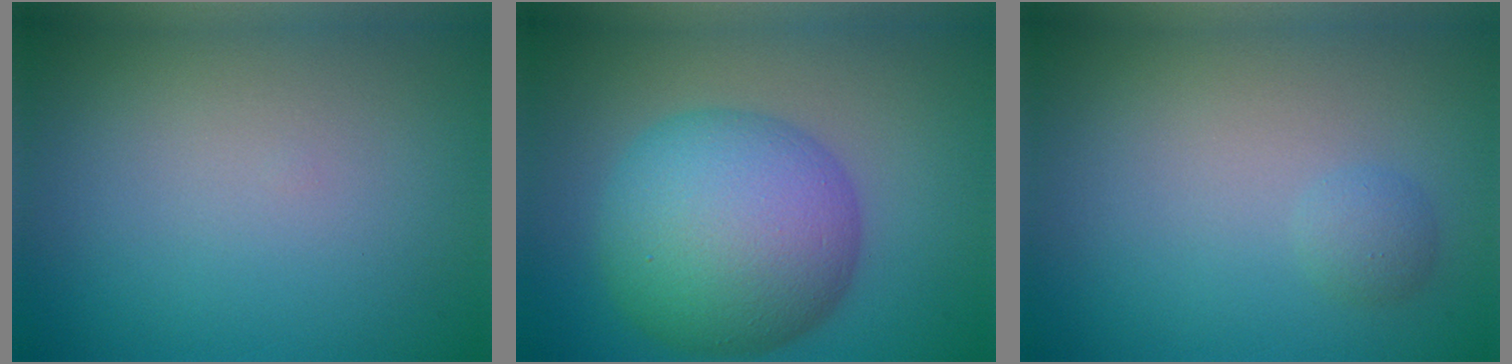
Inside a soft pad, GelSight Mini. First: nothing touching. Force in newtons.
{"total": 10.7, "press": 10.7, "slide": 0.2}
{"total": 1.1, "press": 1.1, "slide": 0.1}